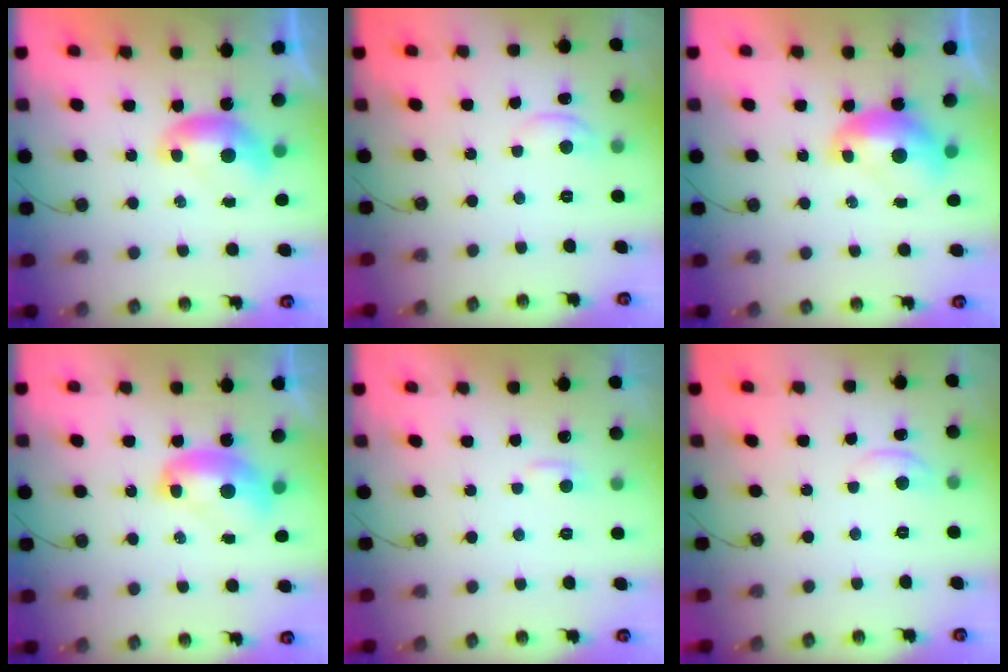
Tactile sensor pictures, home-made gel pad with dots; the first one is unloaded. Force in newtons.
{"total": 0.0}
{"total": 2.1, "press": 2.0, "slide": 0.3}
{"total": 2.6, "press": 2.6, "slide": 0.3}
{"total": 2.9, "press": 2.9, "slide": 0.4}
{"total": 0.8, "press": 0.7, "slide": 0.4}